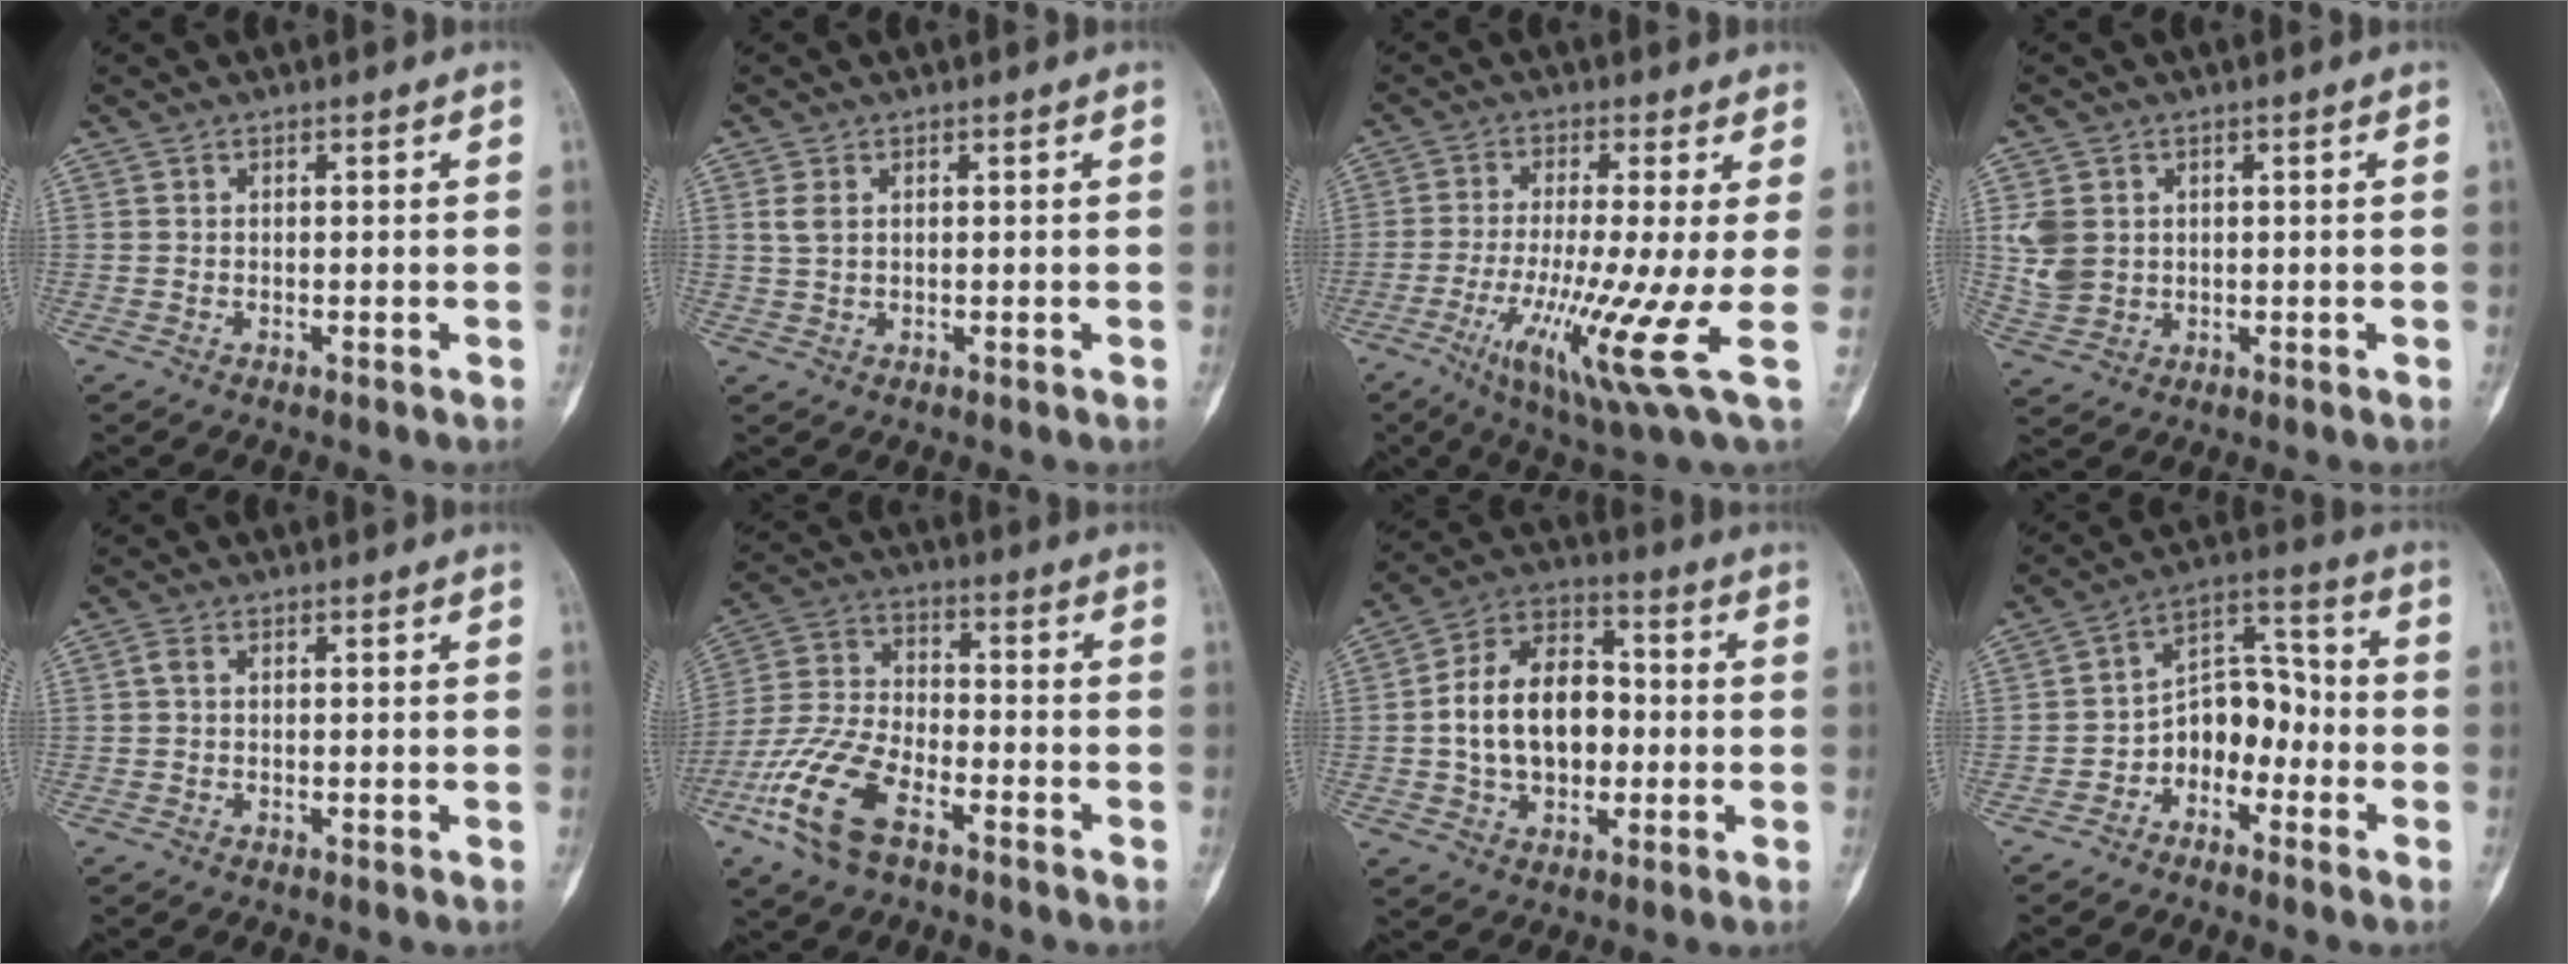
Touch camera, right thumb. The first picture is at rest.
{"total": 2.6, "force": [0.8, 1.6, 1.9], "torque": [-0.042, 0.003, 0.018]}
{"total": 13.5, "force": [-3.0, 0.6, 13.1], "torque": [-0.260, -0.026, -0.054]}
{"total": 6.4, "force": [1.1, 5.3, 3.5], "torque": [-0.065, -0.002, 0.033]}
{"total": 1.0, "force": [0.0, 0.5, 0.8], "torque": [-0.019, 0.000, -0.002]}
{"total": 14.7, "force": [-7.8, 7.1, 10.3], "torque": [-0.220, 0.033, -0.156]}
{"total": 15.5, "force": [-0.7, 10.5, 11.4], "torque": [-0.168, 0.031, -0.013]}
{"total": 9.2, "force": [-3.5, 6.6, 5.3], "torque": [-0.051, 0.063, -0.073]}